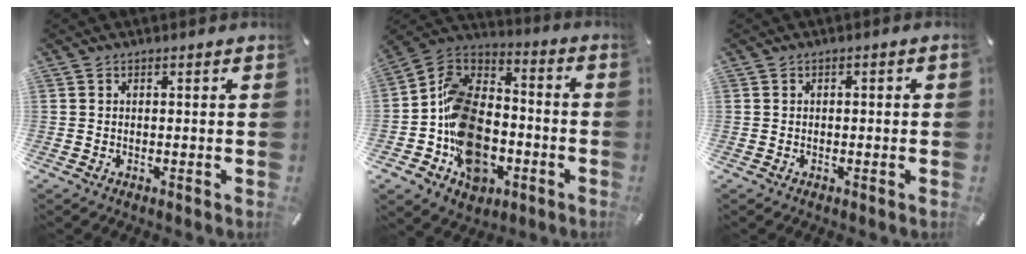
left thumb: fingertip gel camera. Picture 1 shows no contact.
{"total": 17.4, "force": [-6.5, 12.8, 9.9], "torque": [-0.203, 0.038, -0.112]}
{"total": 0.7, "force": [-0.3, 0.5, 0.5], "torque": [-0.009, 0.001, -0.006]}